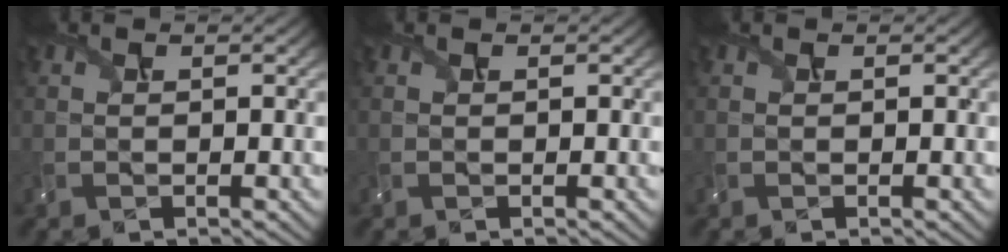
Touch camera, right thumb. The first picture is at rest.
{"total": 0.0}
{"total": 0.0}